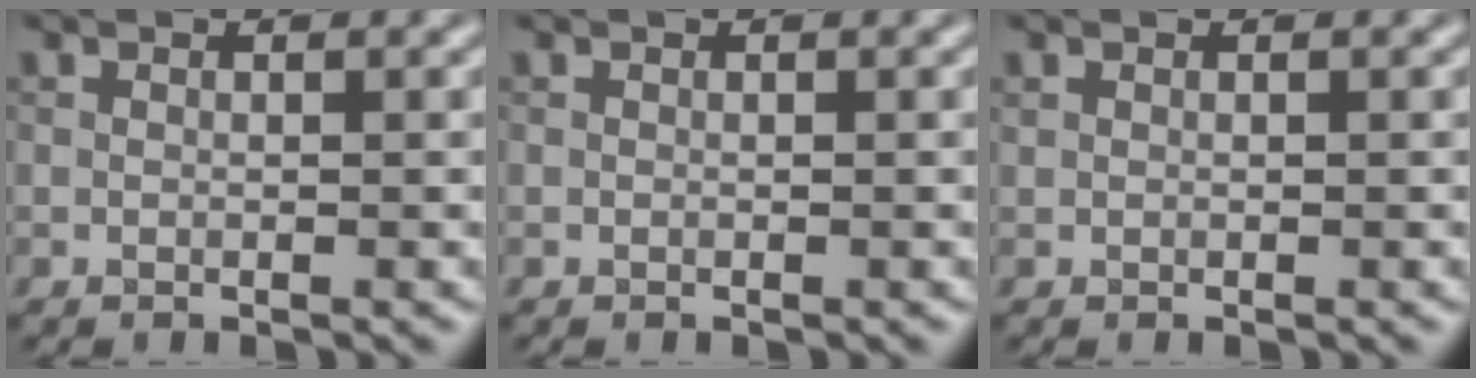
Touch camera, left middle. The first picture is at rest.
{"total": 0.0}
{"total": 0.0}